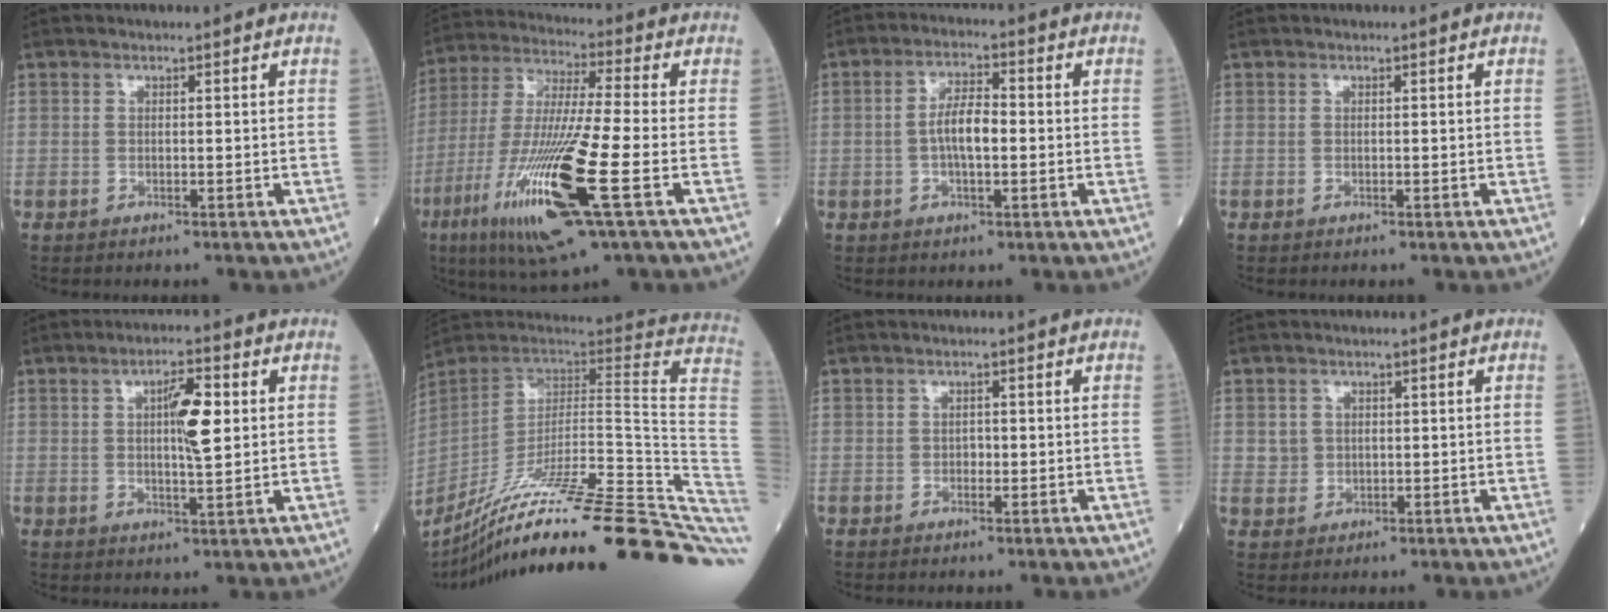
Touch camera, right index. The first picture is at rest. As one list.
[{"total": 19.7, "force": [-7.2, 1.0, 18.3], "torque": [-0.394, -0.039, -0.137]}, {"total": 5.5, "force": [-0.5, 1.7, 5.2], "torque": [-0.103, 0.009, -0.014]}, {"total": 0.0}, {"total": 6.3, "force": [1.2, 1.1, 6.1], "torque": [-0.101, 0.007, 0.021]}, {"total": 39.8, "force": [-30.8, 0.7, 25.2], "torque": [-0.249, -0.063, -0.443]}, {"total": 0.9, "force": [-0.2, 0.7, 0.6], "torque": [-0.007, 0.003, -0.006]}, {"total": 2.4, "force": [0.4, 2.3, 0.7], "torque": [-0.011, 0.004, 0.011]}]